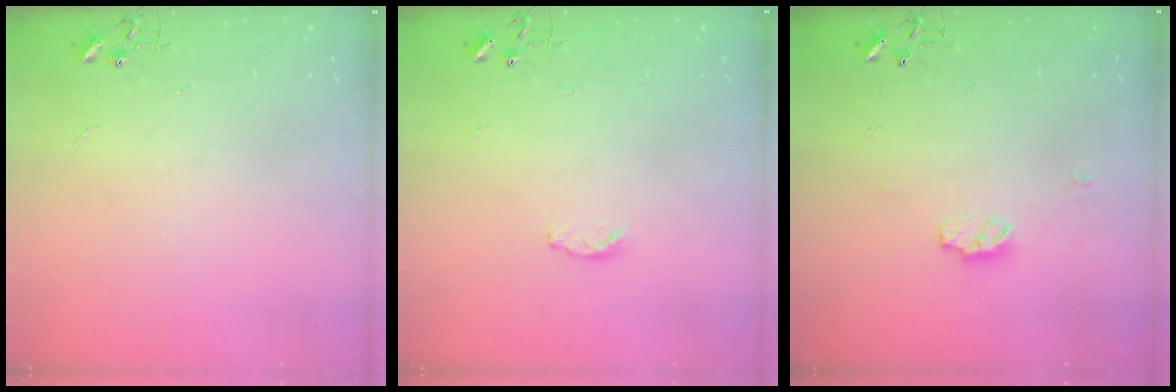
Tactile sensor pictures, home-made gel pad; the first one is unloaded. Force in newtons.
{"total": 3.5, "press": 3.4, "slide": 0.5}
{"total": 5.0, "press": 5.0, "slide": 0.6}